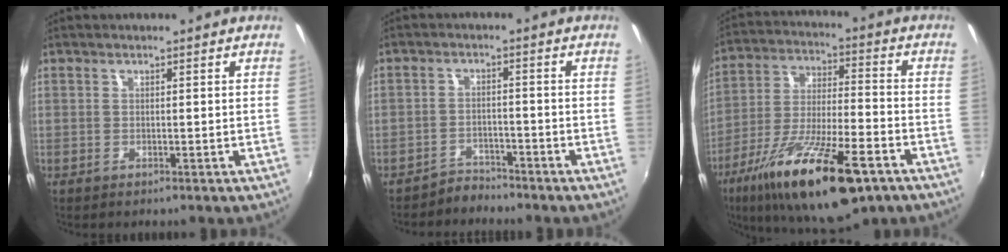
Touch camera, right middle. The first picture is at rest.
{"total": 3.2, "force": [-3.0, 1.0, -0.6], "torque": [0.009, 0.011, -0.052]}
{"total": 22.5, "force": [-13.0, 6.2, 17.3], "torque": [-0.318, -0.048, -0.216]}